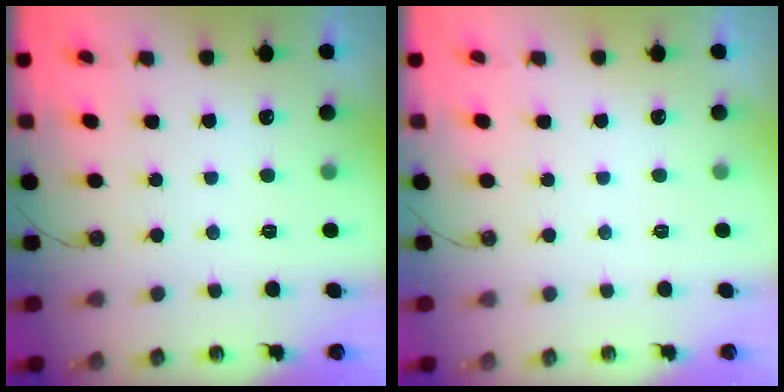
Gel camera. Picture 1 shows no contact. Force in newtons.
{"total": 0.0}